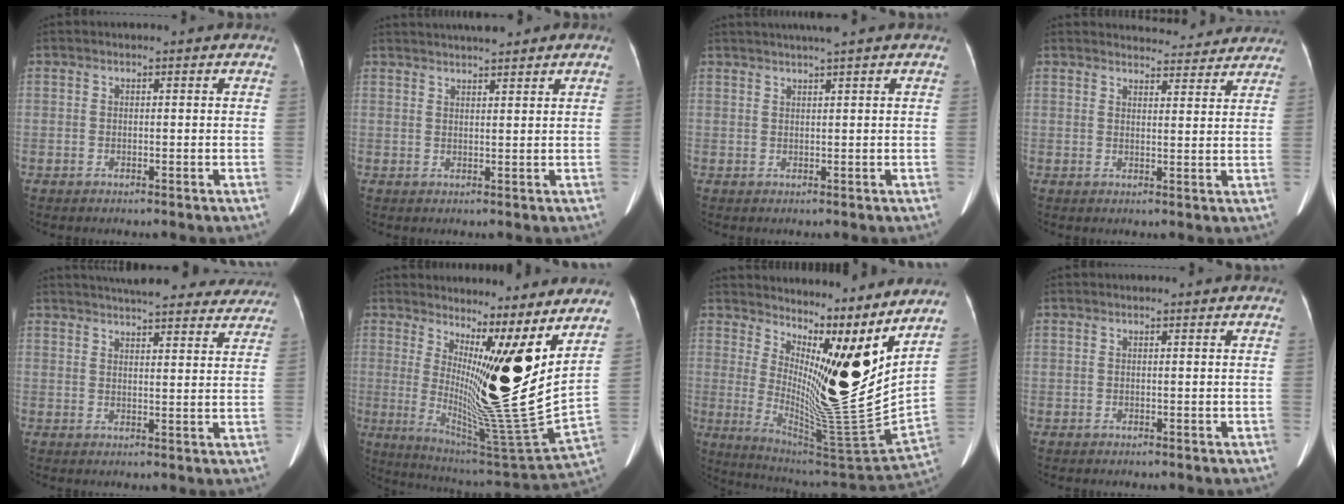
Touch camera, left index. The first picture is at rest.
{"total": 5.8, "force": [5.2, 0.6, 2.4], "torque": [-0.035, 0.028, 0.078]}
{"total": 3.5, "force": [2.8, -0.7, 2.0], "torque": [-0.026, 0.019, 0.048]}
{"total": 9.8, "force": [9.4, 2.2, 1.3], "torque": [0.006, 0.006, 0.098]}
{"total": 22.4, "force": [20.1, 5.0, 8.3], "torque": [-0.124, 0.006, 0.246]}
{"total": 16.2, "force": [6.2, 0.3, 14.9], "torque": [-0.244, -0.041, 0.110]}
{"total": 17.8, "force": [9.6, 1.4, 15.0], "torque": [-0.227, -0.042, 0.162]}
{"total": 0.0}